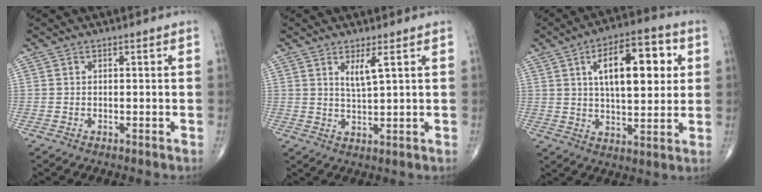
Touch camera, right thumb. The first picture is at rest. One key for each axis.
{"total": 3.6, "fx": 1.7, "fy": 0.4, "fz": 3.1, "tx": -0.062, "ty": -0.021, "tz": 0.035}
{"total": 16.1, "fx": 4.3, "fy": 7.2, "fz": 13.8, "tx": -0.183, "ty": 0.001, "tz": 0.064}